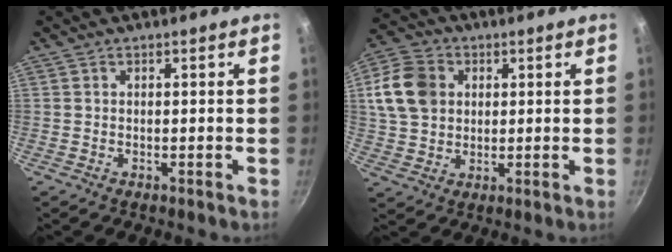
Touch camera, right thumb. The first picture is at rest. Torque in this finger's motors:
{"motor_torque": [-0.48, 0.52, 0.40, -0.41, 0.17]}